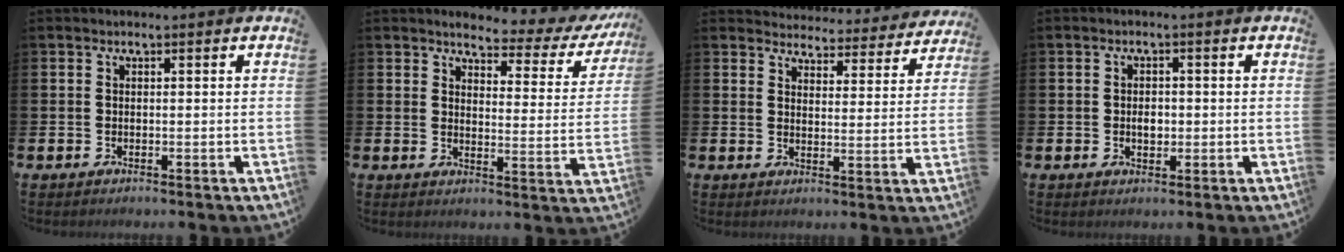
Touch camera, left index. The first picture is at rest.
{"total": 3.4, "force": [3.0, 1.2, 1.0], "torque": [-0.036, -0.025, 0.042]}
{"total": 4.2, "force": [4.1, 1.0, 0.1], "torque": [-0.013, -0.038, 0.067]}
{"total": 2.1, "force": [-0.1, 1.5, 1.5], "torque": [-0.014, 0.000, -0.007]}